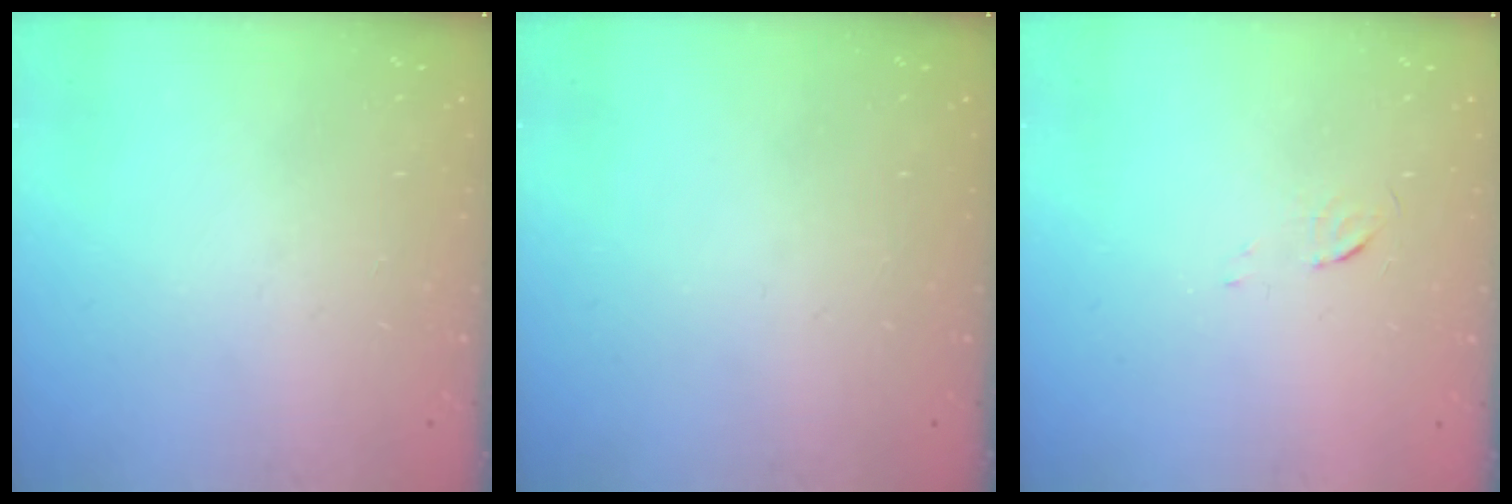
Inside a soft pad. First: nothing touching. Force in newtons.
{"total": 0.0}
{"total": 3.6, "press": 3.6, "slide": 0.3}